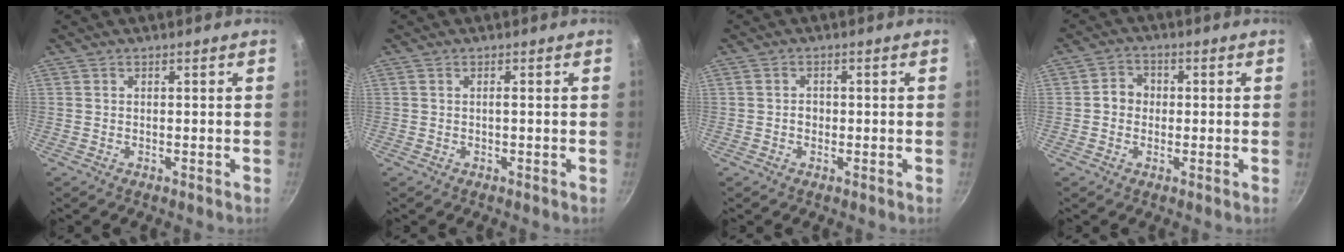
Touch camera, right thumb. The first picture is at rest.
{"total": 0.5, "force": [-0.1, 0.1, 0.5], "torque": [-0.011, 0.002, -0.003]}
{"total": 1.7, "force": [-0.3, 1.4, 0.9], "torque": [-0.009, 0.006, -0.006]}
{"total": 4.1, "force": [-0.1, 3.7, 1.8], "torque": [-0.004, 0.011, -0.009]}